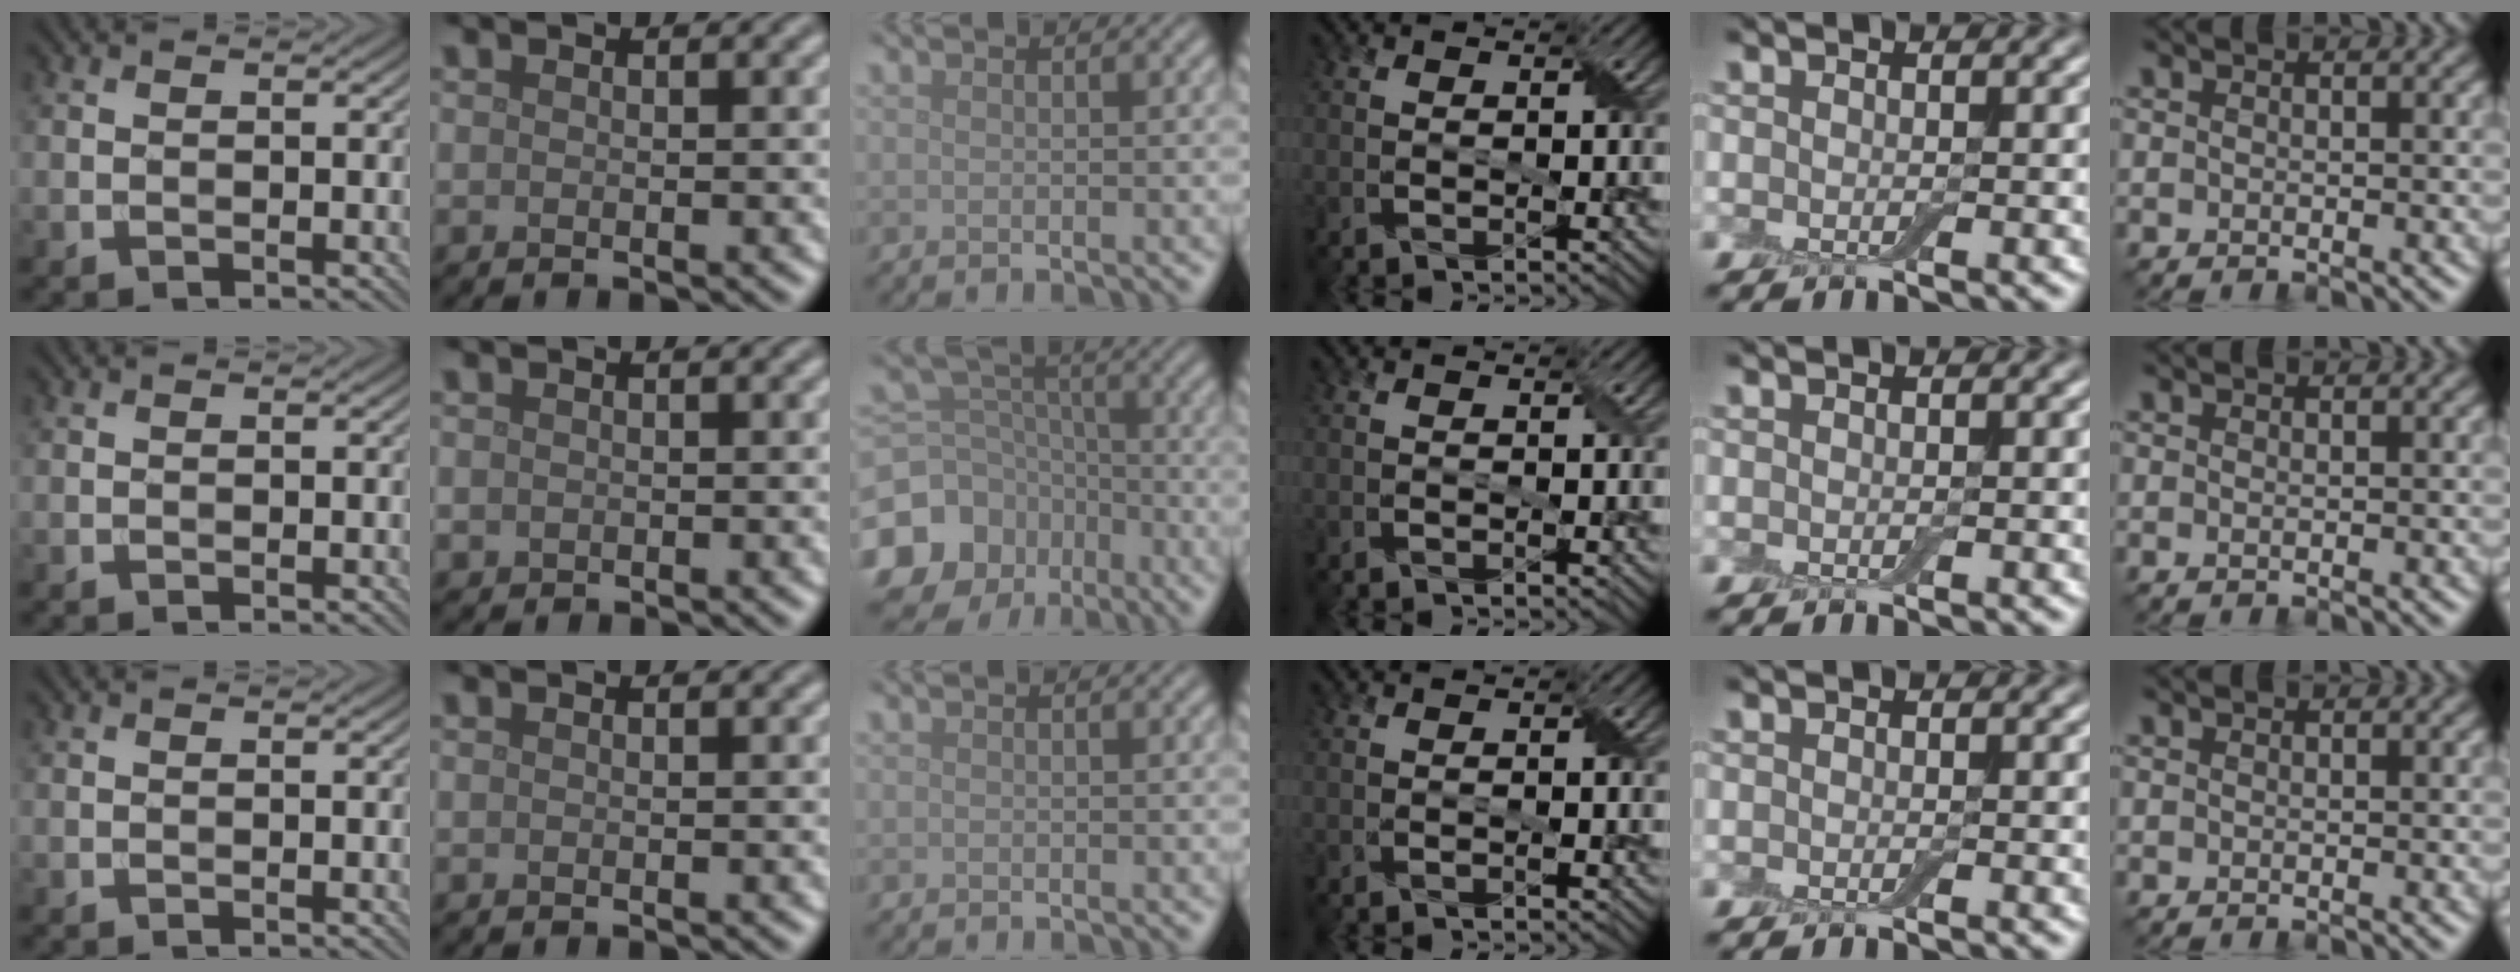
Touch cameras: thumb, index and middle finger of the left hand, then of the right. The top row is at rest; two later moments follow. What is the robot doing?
{"motion": "fold", "object": "cloth"}